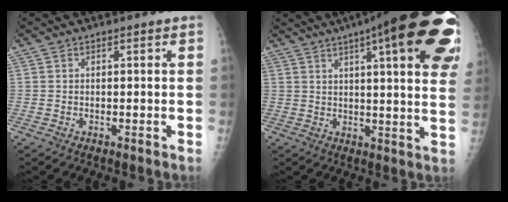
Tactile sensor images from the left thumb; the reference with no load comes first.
{"total": 27.4, "force": [13.1, 6.1, 23.2], "torque": [-0.231, 0.002, 0.165]}